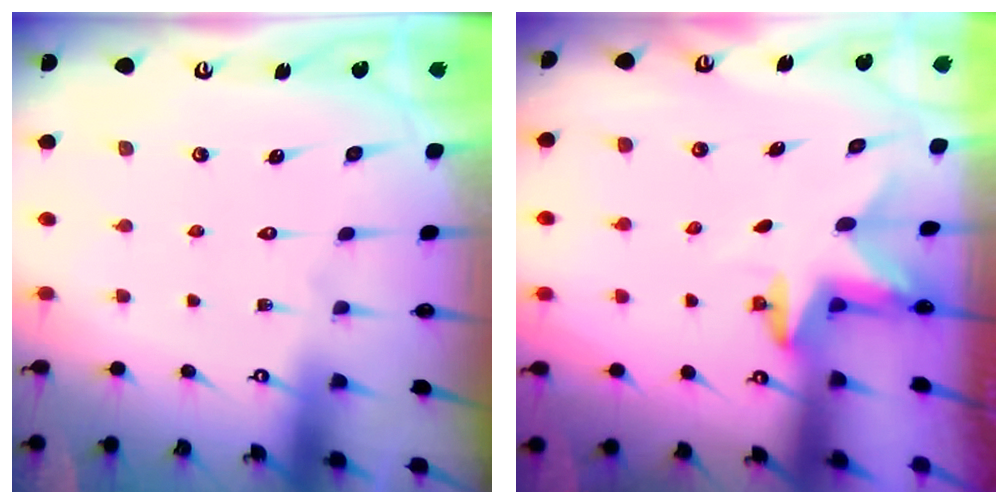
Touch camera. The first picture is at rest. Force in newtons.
{"total": 2.4, "press": 2.3, "slide": 0.4}